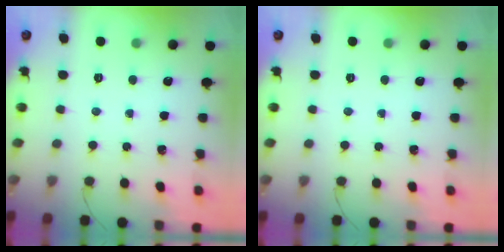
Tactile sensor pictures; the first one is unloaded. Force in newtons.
{"total": 0.0}